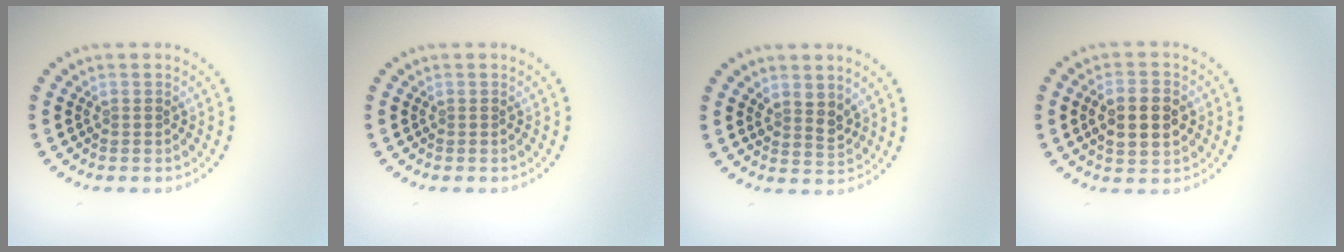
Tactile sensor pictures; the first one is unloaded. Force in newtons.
{"total": 0.0}
{"total": 1.9, "press": 1.6, "slide": 1.0}
{"total": 4.6, "press": 4.6, "slide": 0.3}